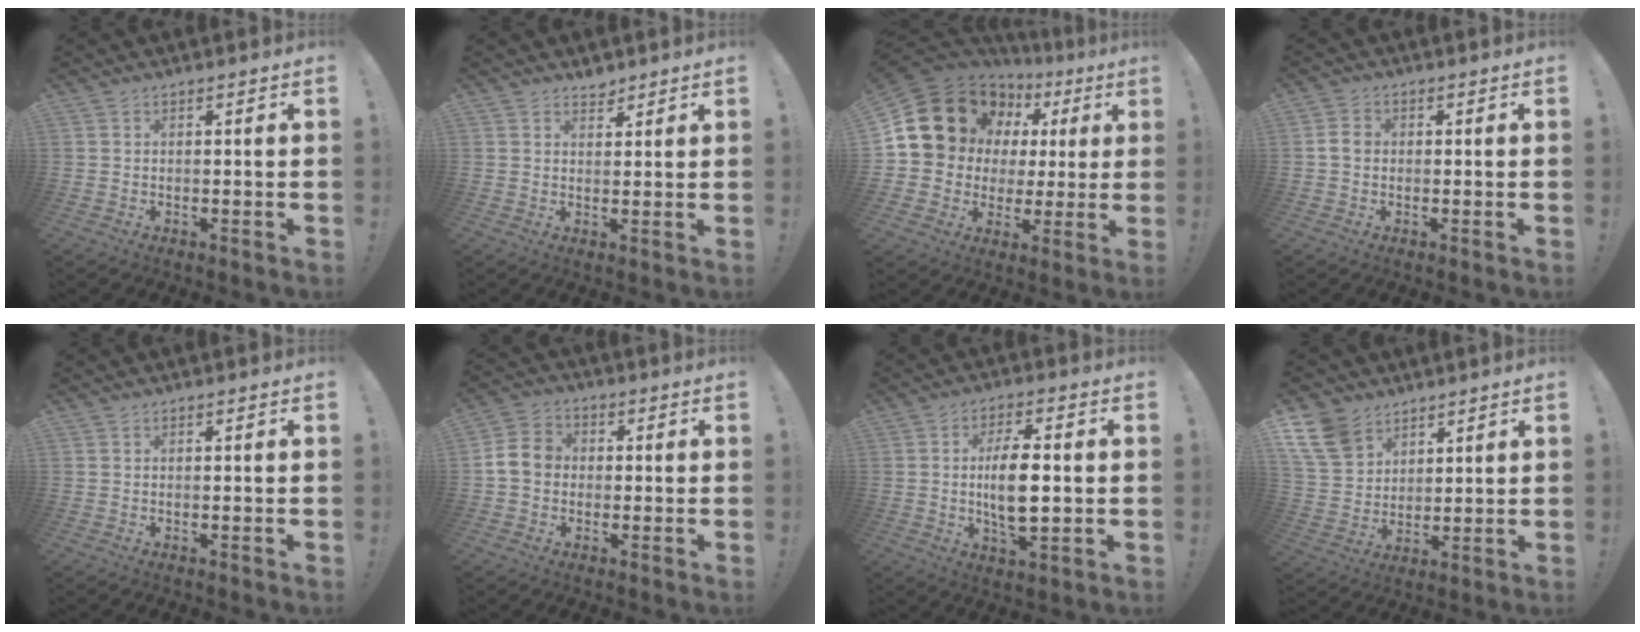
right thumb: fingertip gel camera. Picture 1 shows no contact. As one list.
[{"total": 2.9, "force": [2.6, 1.0, 0.4], "torque": [0.010, -0.018, 0.046]}, {"total": 17.1, "force": [9.4, 12.3, 7.2], "torque": [-0.118, -0.062, 0.202]}, {"total": 3.2, "force": [-0.3, 2.5, 1.9], "torque": [-0.029, 0.008, -0.006]}, {"total": 0.0}, {"total": 8.2, "force": [-0.3, 7.0, 4.3], "torque": [-0.074, 0.023, 0.001]}, {"total": 11.1, "force": [0.0, 4.6, 10.2], "torque": [-0.190, -0.006, -0.009]}, {"total": 12.5, "force": [7.8, 8.5, 4.9], "torque": [-0.095, -0.036, 0.160]}]